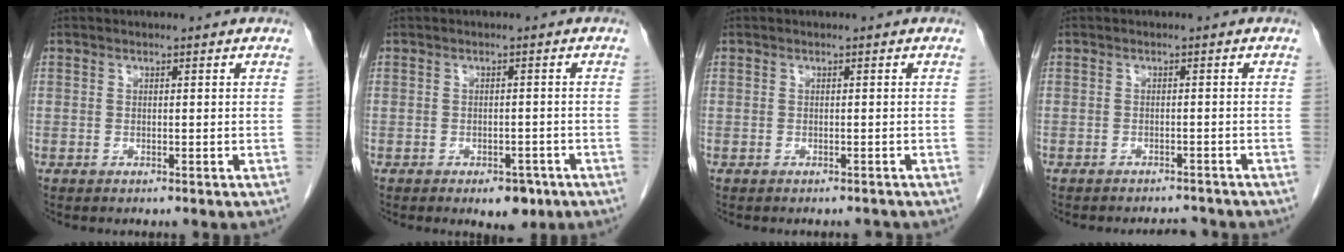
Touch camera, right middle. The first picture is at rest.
{"total": 4.0, "force": [-2.5, 2.1, 2.4], "torque": [-0.022, 0.003, -0.022]}
{"total": 1.0, "force": [-1.0, 0.2, 0.0], "torque": [-0.002, -0.003, -0.013]}
{"total": 3.5, "force": [-3.4, 0.6, 0.4], "torque": [-0.004, -0.005, -0.046]}